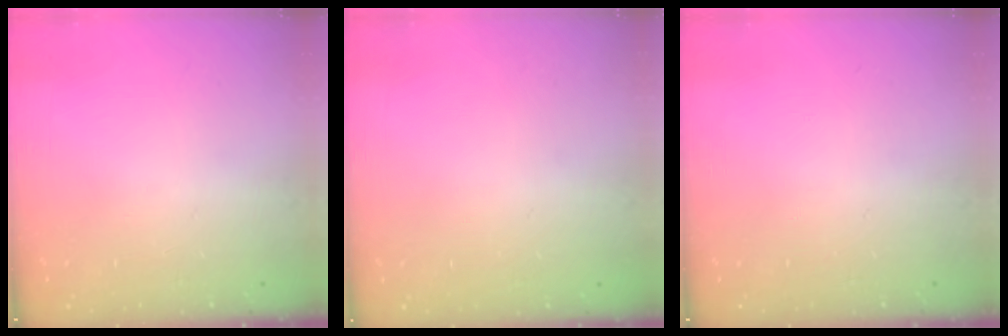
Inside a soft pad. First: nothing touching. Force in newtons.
{"total": 0.0}
{"total": 0.0}